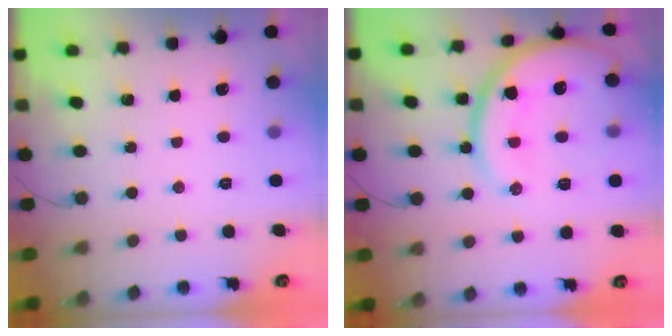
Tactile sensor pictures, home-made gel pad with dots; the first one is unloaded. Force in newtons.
{"total": 20.5, "press": 20.4, "slide": 2.1}